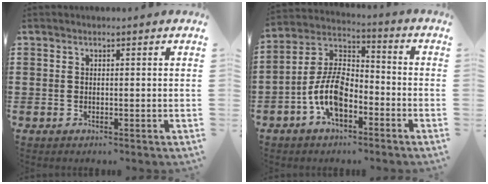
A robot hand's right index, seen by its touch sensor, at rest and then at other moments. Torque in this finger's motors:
{"motor_torque": [2.14, 0.00, 1.05, 0.13]}